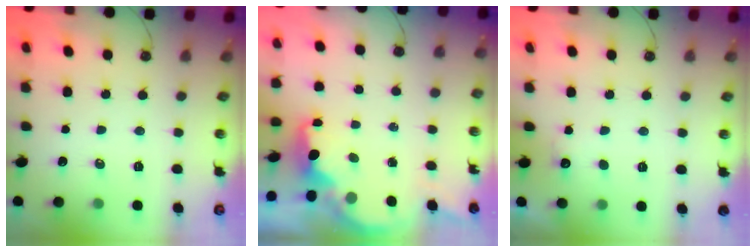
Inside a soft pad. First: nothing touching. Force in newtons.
{"total": 2.4, "press": 2.3, "slide": 0.8}
{"total": 6.0, "press": 5.9, "slide": 1.3}